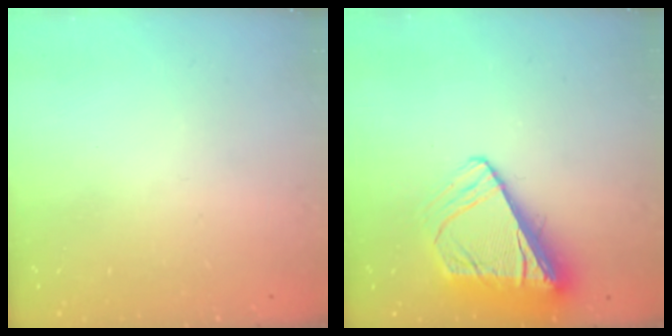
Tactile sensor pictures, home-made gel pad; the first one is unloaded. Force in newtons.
{"total": 10.3, "press": 10.2, "slide": 1.4}